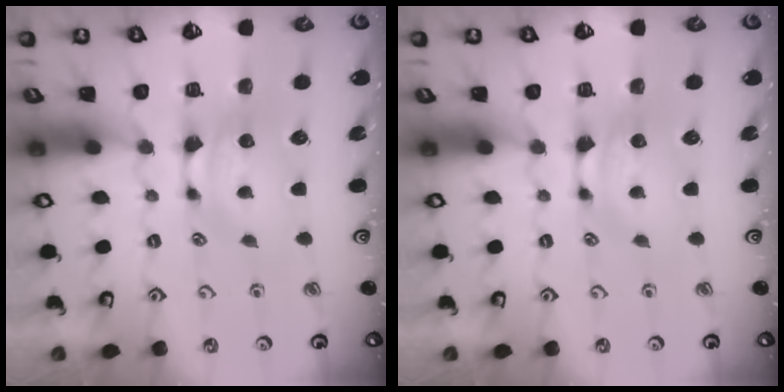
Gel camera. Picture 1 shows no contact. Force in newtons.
{"total": 0.0}